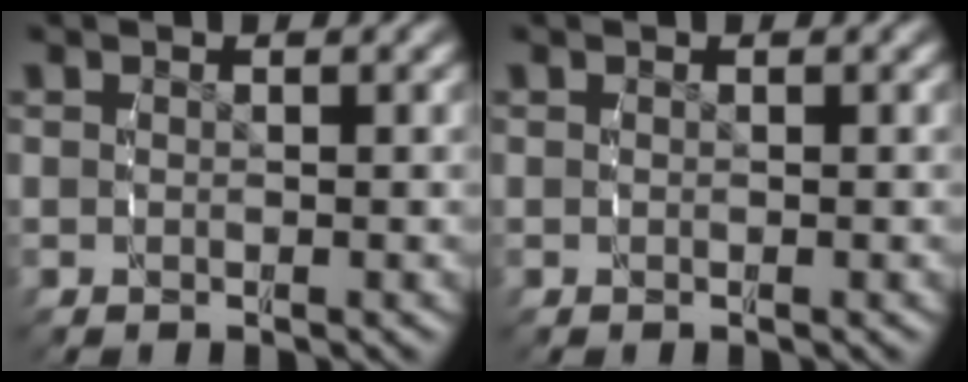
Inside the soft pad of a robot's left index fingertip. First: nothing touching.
{"total": 0.0}